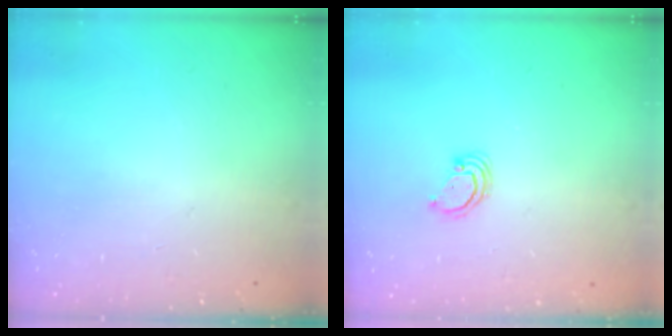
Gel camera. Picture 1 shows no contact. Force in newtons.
{"total": 3.4, "press": 3.4, "slide": 0.3}